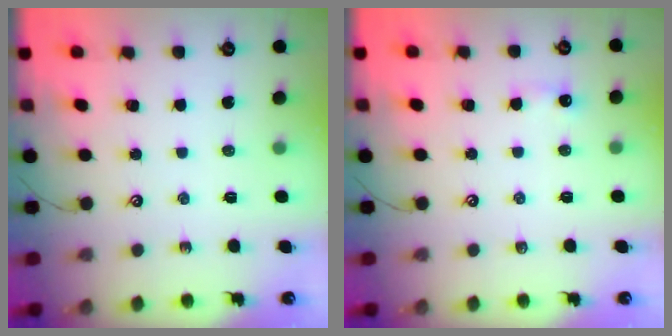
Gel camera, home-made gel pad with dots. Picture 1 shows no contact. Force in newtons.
{"total": 2.6, "press": 2.6, "slide": 0.4}